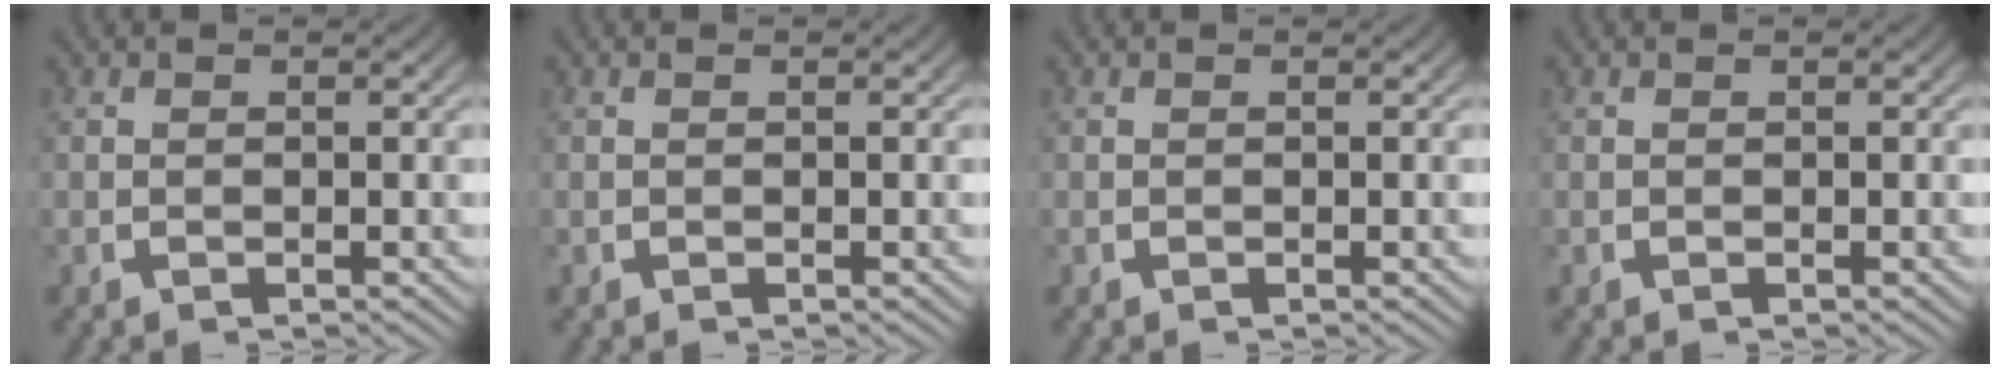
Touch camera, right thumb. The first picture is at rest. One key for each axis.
{"total": 0.0}
{"total": 0.0}
{"total": 0.0}